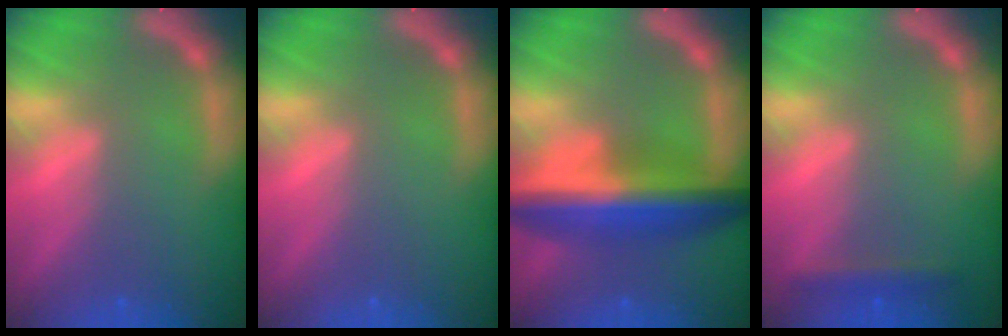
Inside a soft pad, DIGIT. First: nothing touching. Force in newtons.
{"total": 0.0}
{"total": 9.5}
{"total": 1.9}